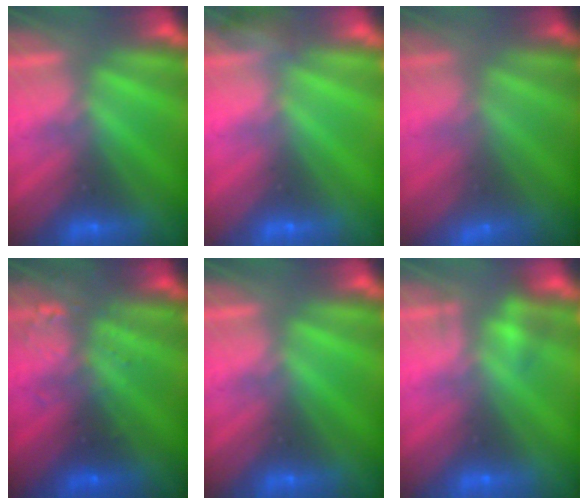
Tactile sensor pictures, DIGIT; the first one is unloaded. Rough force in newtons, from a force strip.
{"total": 2.8}
{"total": 2.9}
{"total": 3.3}
{"total": 0.0}
{"total": 2.1}